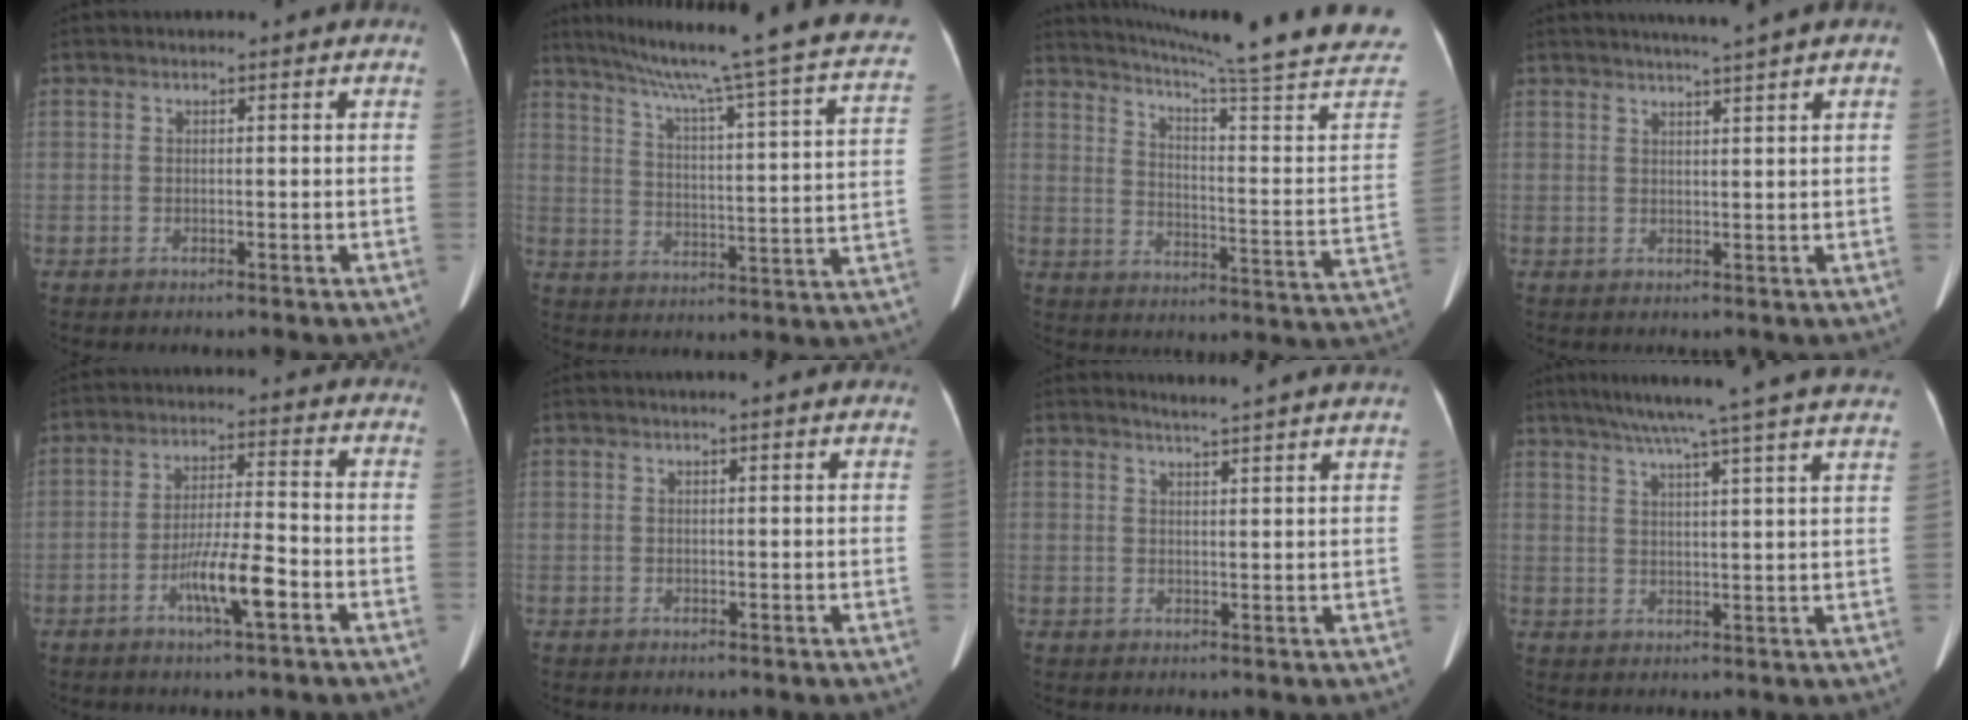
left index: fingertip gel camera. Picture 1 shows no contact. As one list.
[{"total": 26.5, "force": [20.7, 0.5, 16.4], "torque": [-0.251, -0.023, 0.265]}, {"total": 25.5, "force": [22.4, -2.4, 11.9], "torque": [-0.185, -0.103, 0.284]}, {"total": 4.8, "force": [3.8, -0.9, 2.8], "torque": [-0.041, 0.010, 0.053]}, {"total": 7.6, "force": [-3.5, 0.5, 6.7], "torque": [-0.130, -0.003, -0.062]}, {"total": 4.2, "force": [3.8, -0.2, 1.9], "torque": [-0.023, 0.020, 0.039]}, {"total": 8.1, "force": [7.5, -1.2, 2.8], "torque": [-0.041, -0.003, 0.082]}, {"total": 23.0, "force": [20.0, -1.2, 11.3], "torque": [-0.187, -0.013, 0.252]}]